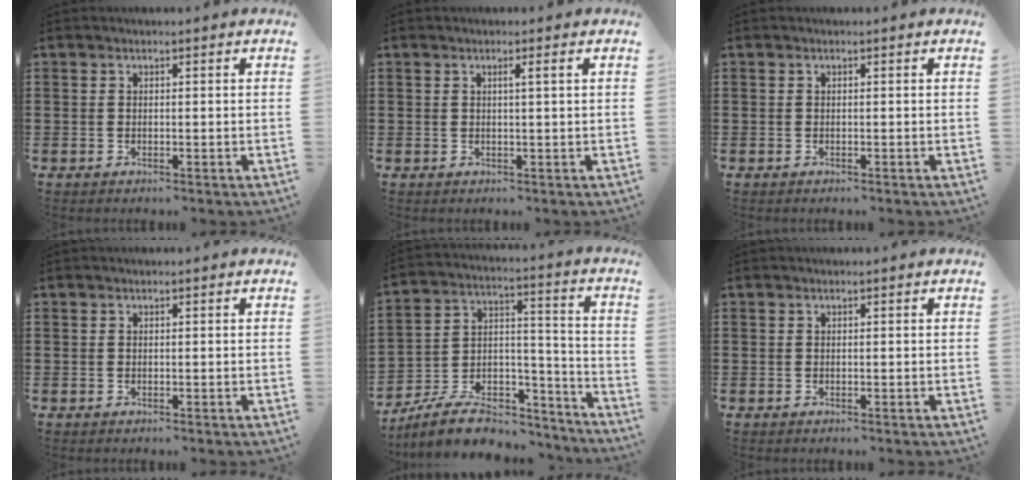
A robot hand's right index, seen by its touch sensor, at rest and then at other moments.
{"total": 1.3, "force": [0.3, -0.2, 1.3], "torque": [-0.022, -0.003, 0.004]}
{"total": 0.0}
{"total": 0.0}
{"total": 9.2, "force": [-7.2, 4.1, 4.0], "torque": [-0.074, 0.026, -0.135]}
{"total": 0.0}